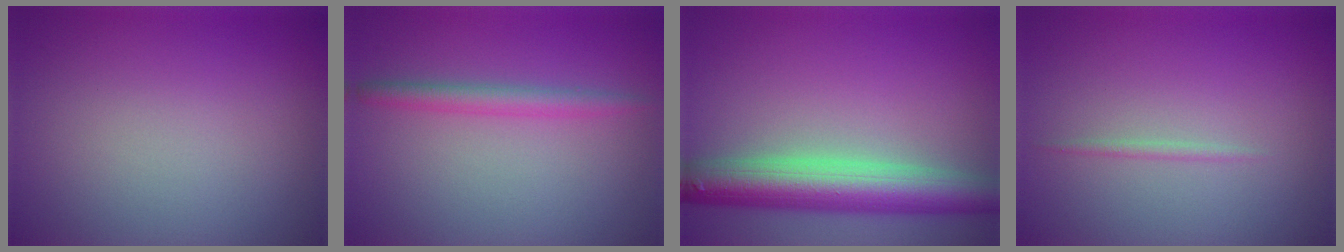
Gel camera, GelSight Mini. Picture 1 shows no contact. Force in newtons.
{"total": 2.1, "press": 2.1, "slide": 0.2}
{"total": 7.4, "press": 7.4, "slide": 0.4}
{"total": 0.7, "press": 0.7, "slide": 0.1}